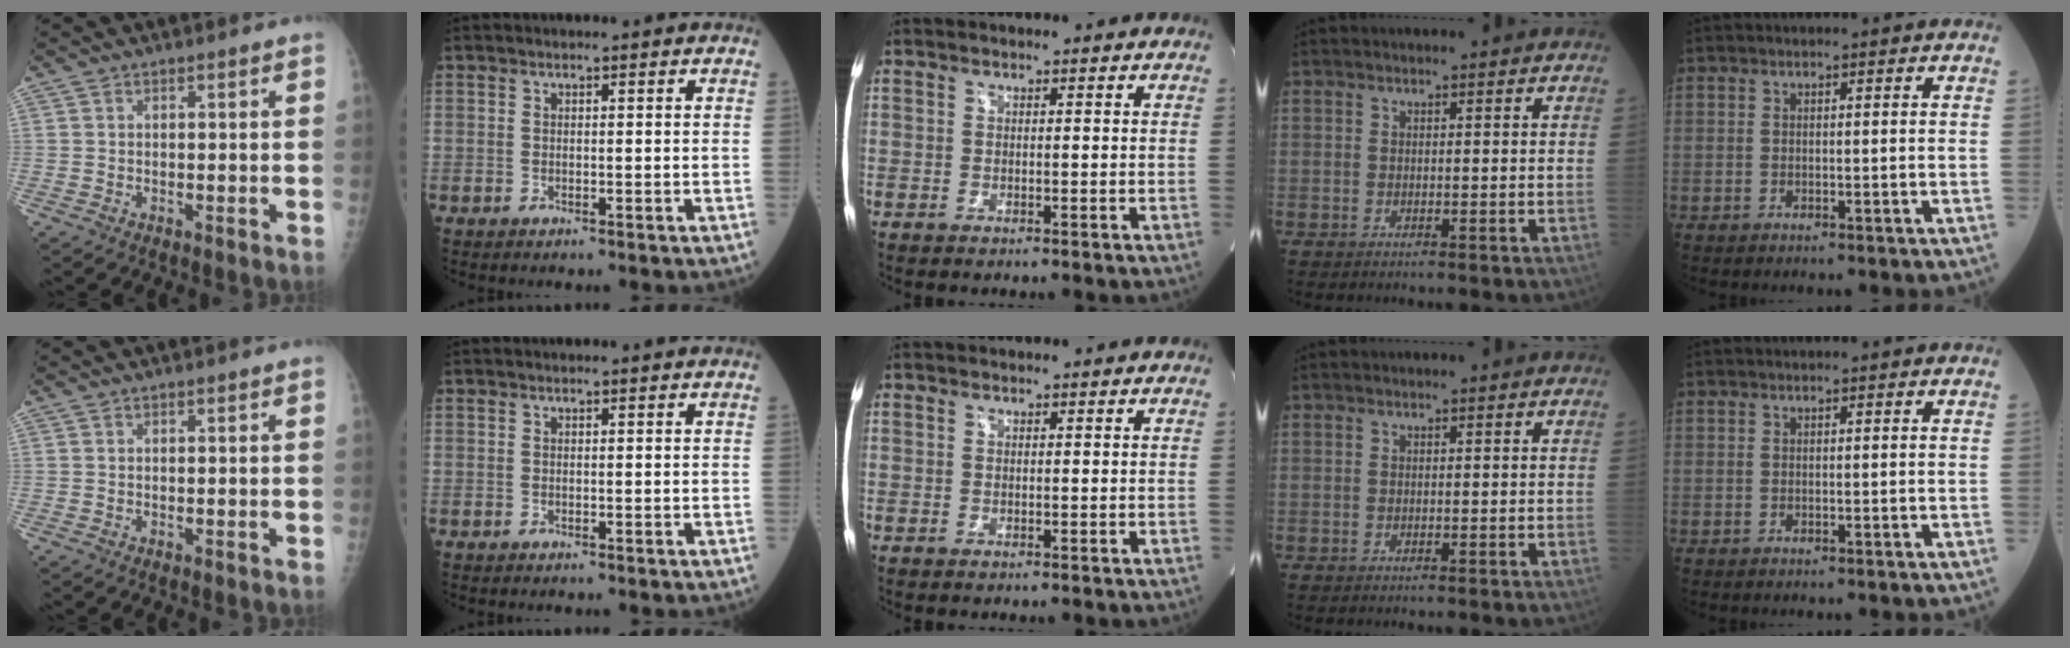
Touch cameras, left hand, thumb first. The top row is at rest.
{}